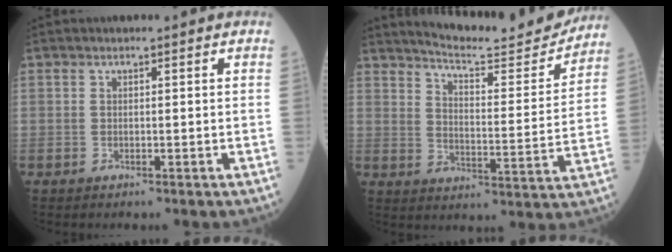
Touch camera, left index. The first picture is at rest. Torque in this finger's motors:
{"motor_torque": [0.73, -1.40, -0.26, 0.04]}